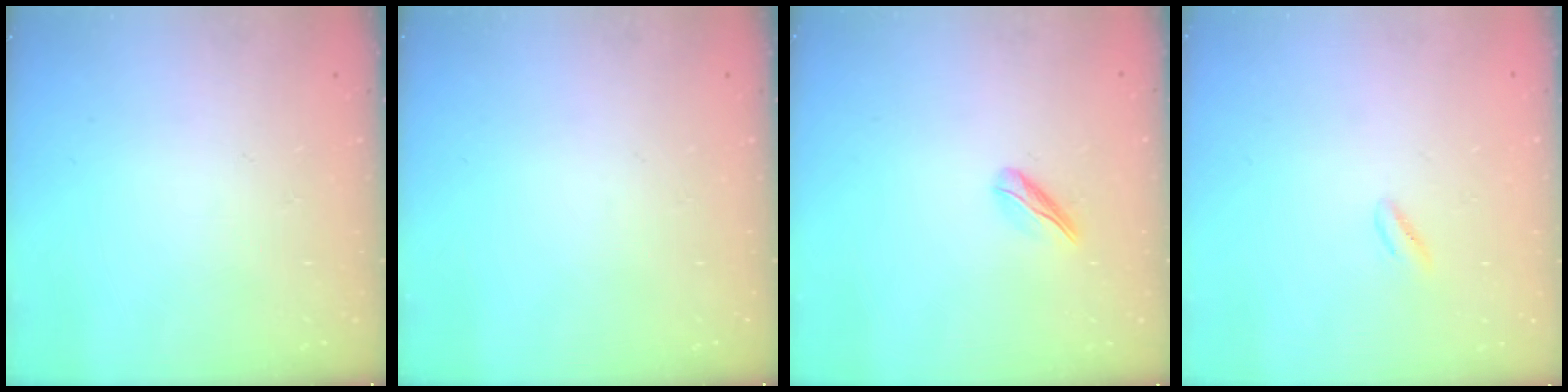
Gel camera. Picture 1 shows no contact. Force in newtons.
{"total": 0.0}
{"total": 3.9, "press": 3.9, "slide": 0.5}
{"total": 1.9, "press": 1.7, "slide": 0.8}